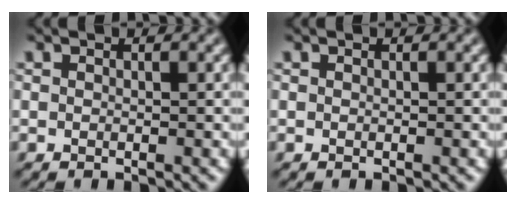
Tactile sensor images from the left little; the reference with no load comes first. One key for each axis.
{"total": 0.0}